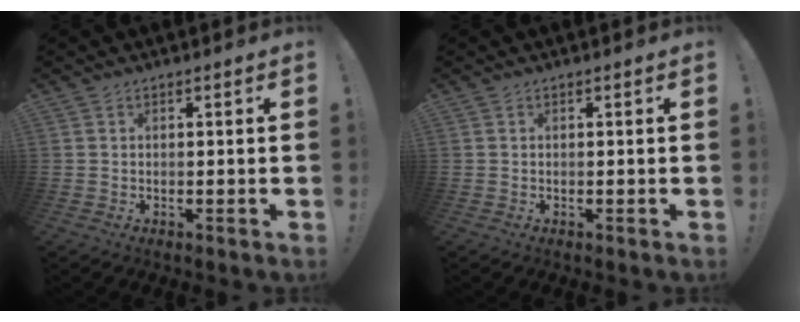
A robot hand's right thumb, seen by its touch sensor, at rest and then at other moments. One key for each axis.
{"total": 0.0}